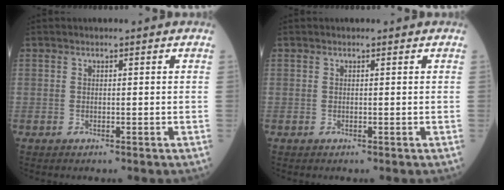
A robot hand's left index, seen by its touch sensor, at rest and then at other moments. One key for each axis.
{"total": 0.0}